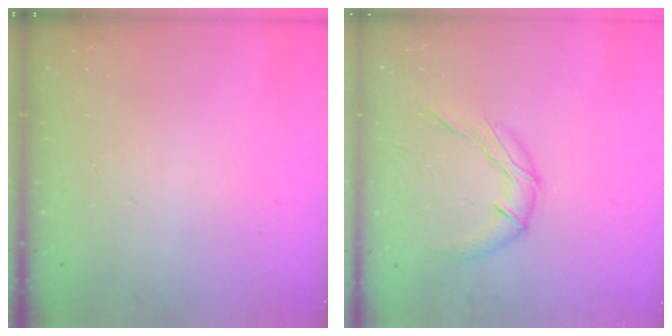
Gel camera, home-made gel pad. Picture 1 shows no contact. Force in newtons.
{"total": 10.1, "press": 10.1, "slide": 0.2}